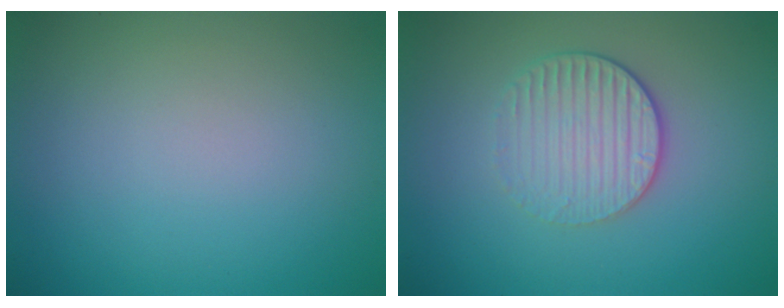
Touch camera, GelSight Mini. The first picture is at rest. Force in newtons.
{"total": 3.3, "press": 2.6, "slide": 1.9}